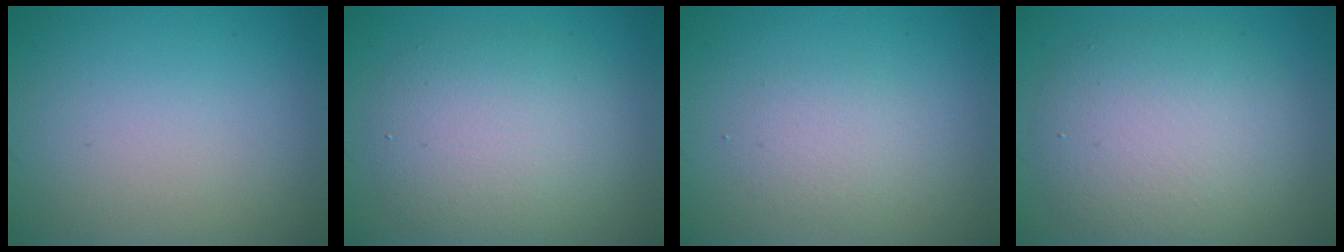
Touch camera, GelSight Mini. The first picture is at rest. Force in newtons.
{"total": 5.5, "press": 5.5, "slide": 0.3}
{"total": 1.8, "press": 1.8, "slide": 0.1}
{"total": 6.5, "press": 6.5, "slide": 0.6}